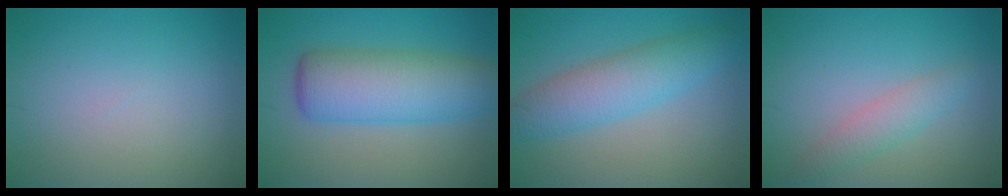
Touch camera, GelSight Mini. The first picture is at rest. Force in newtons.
{"total": 7.8, "press": 7.8, "slide": 0.4}
{"total": 5.3, "press": 5.3, "slide": 0.2}
{"total": 2.3, "press": 2.3, "slide": 0.0}